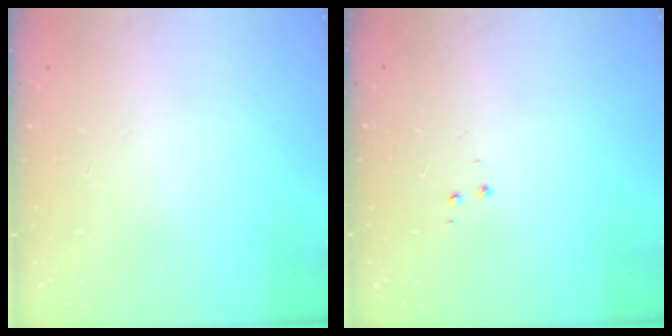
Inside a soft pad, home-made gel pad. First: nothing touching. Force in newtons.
{"total": 3.3, "press": 3.3, "slide": 0.4}